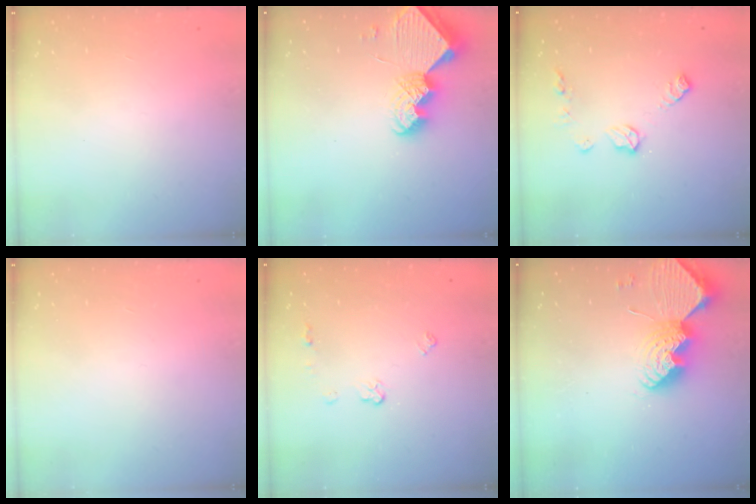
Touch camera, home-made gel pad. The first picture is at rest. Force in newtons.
{"total": 10.0, "press": 10.0, "slide": 0.8}
{"total": 8.4, "press": 8.4, "slide": 0.3}
{"total": 0.0}
{"total": 3.8, "press": 3.7, "slide": 0.6}
{"total": 13.0, "press": 12.9, "slide": 1.2}